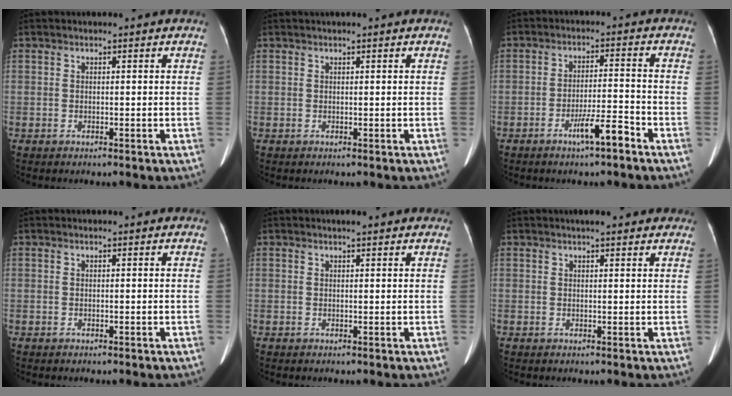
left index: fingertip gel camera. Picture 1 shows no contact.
{"total": 1.0, "force": [0.7, -0.1, 0.6], "torque": [-0.009, 0.017, 0.015]}
{"total": 5.4, "force": [-3.6, 0.3, 4.0], "torque": [-0.070, -0.003, -0.064]}
{"total": 0.0}
{"total": 2.7, "force": [2.2, 0.4, 1.6], "torque": [-0.016, 0.018, 0.028]}
{"total": 5.9, "force": [4.8, 1.4, 3.1], "torque": [-0.033, 0.022, 0.056]}